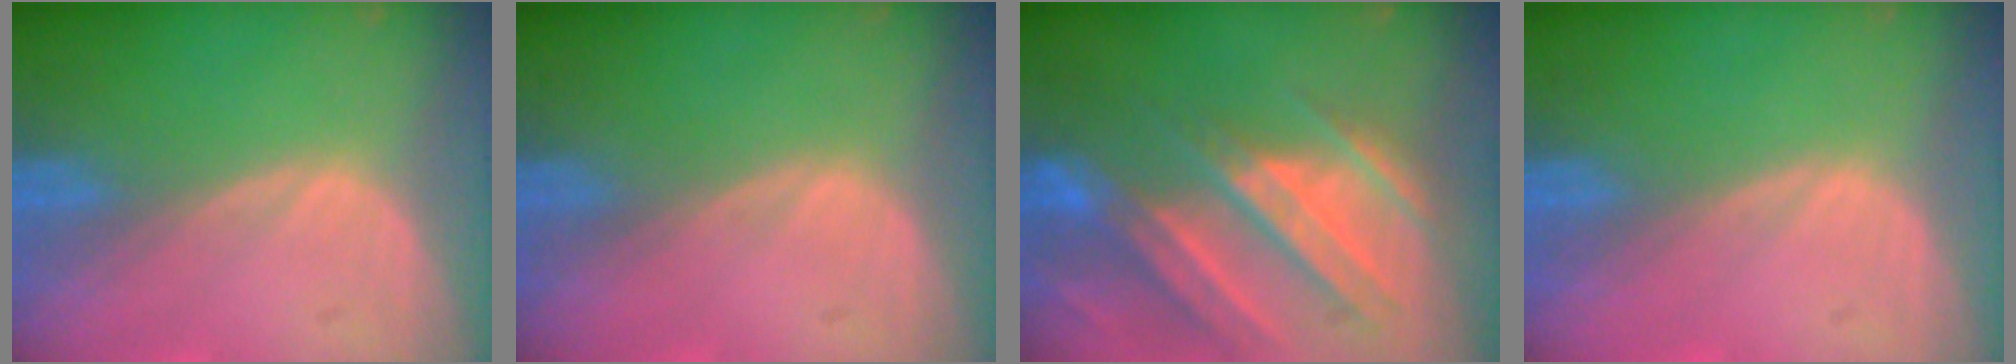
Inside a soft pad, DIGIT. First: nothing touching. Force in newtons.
{"total": 0.0}
{"total": 10.5, "press": 9.6, "slide": 4.3}
{"total": 0.0}